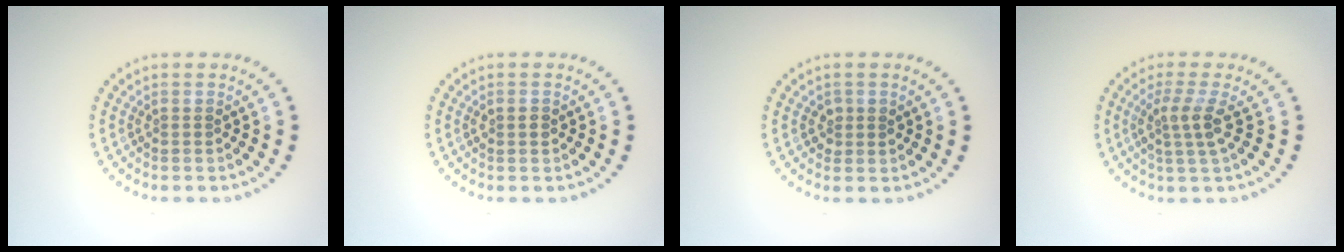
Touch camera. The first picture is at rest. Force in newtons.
{"total": 1.2, "press": 1.2, "slide": 0.1}
{"total": 1.2, "press": 1.2, "slide": 0.3}
{"total": 2.6, "press": 2.0, "slide": 1.7}